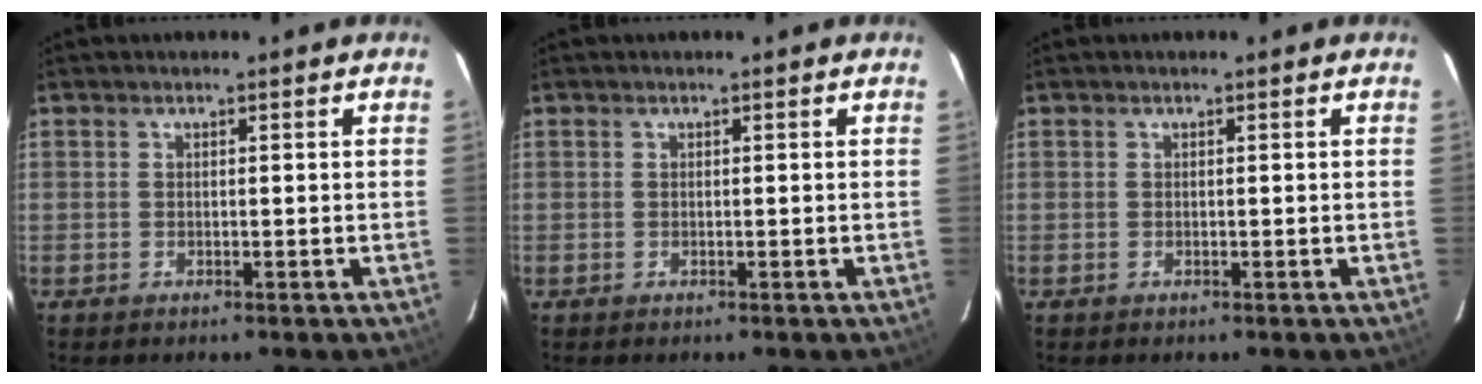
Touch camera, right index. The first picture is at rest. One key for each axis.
{"total": 0.0}
{"total": 0.0}